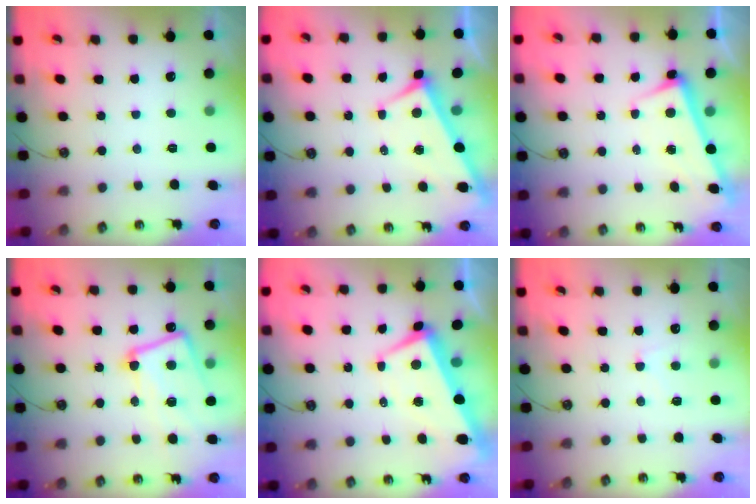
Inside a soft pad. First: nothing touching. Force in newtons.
{"total": 3.7, "press": 3.6, "slide": 0.7}
{"total": 2.7, "press": 2.7, "slide": 0.7}
{"total": 11.7, "press": 11.6, "slide": 1.8}
{"total": 1.9, "press": 1.5, "slide": 1.1}
{"total": 1.3, "press": 1.2, "slide": 0.6}